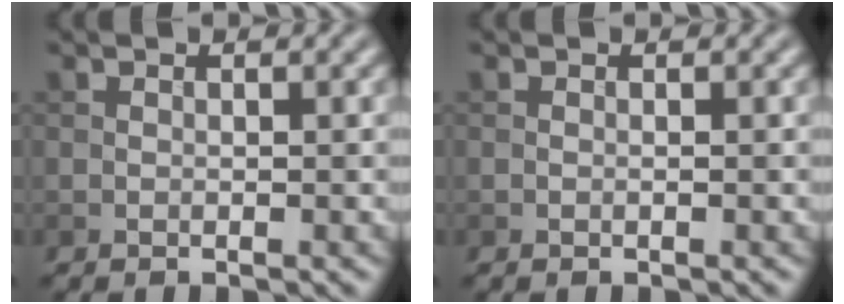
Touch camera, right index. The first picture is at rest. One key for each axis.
{"total": 0.0}